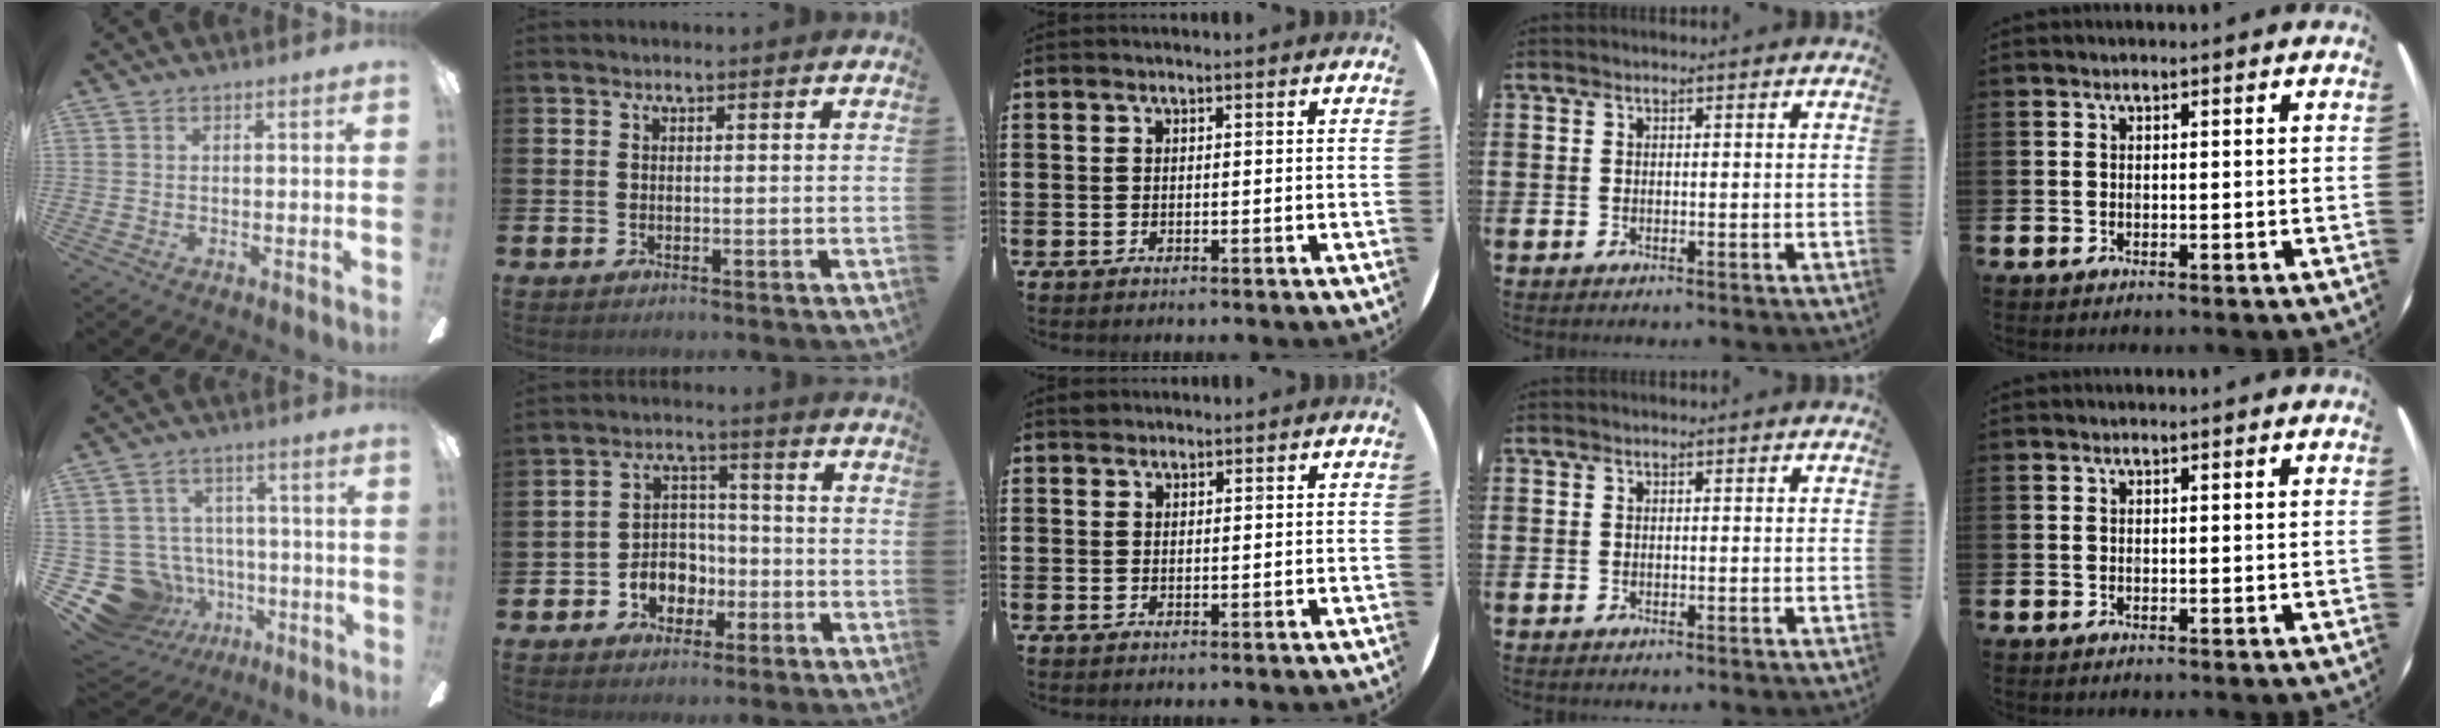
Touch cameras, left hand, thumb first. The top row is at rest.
{"thumb": {"total": 15.6, "force": [-6.0, 13.3, 5.7], "torque": [-0.145, 0.037, -0.080]}, "index": {"total": 4.9, "force": [-1.7, 4.4, 1.4], "torque": [-0.034, 0.006, -0.036]}, "middle": {"total": 0.8, "force": [0.7, 0.3, -0.1], "torque": [0.009, 0.000, 0.012]}}